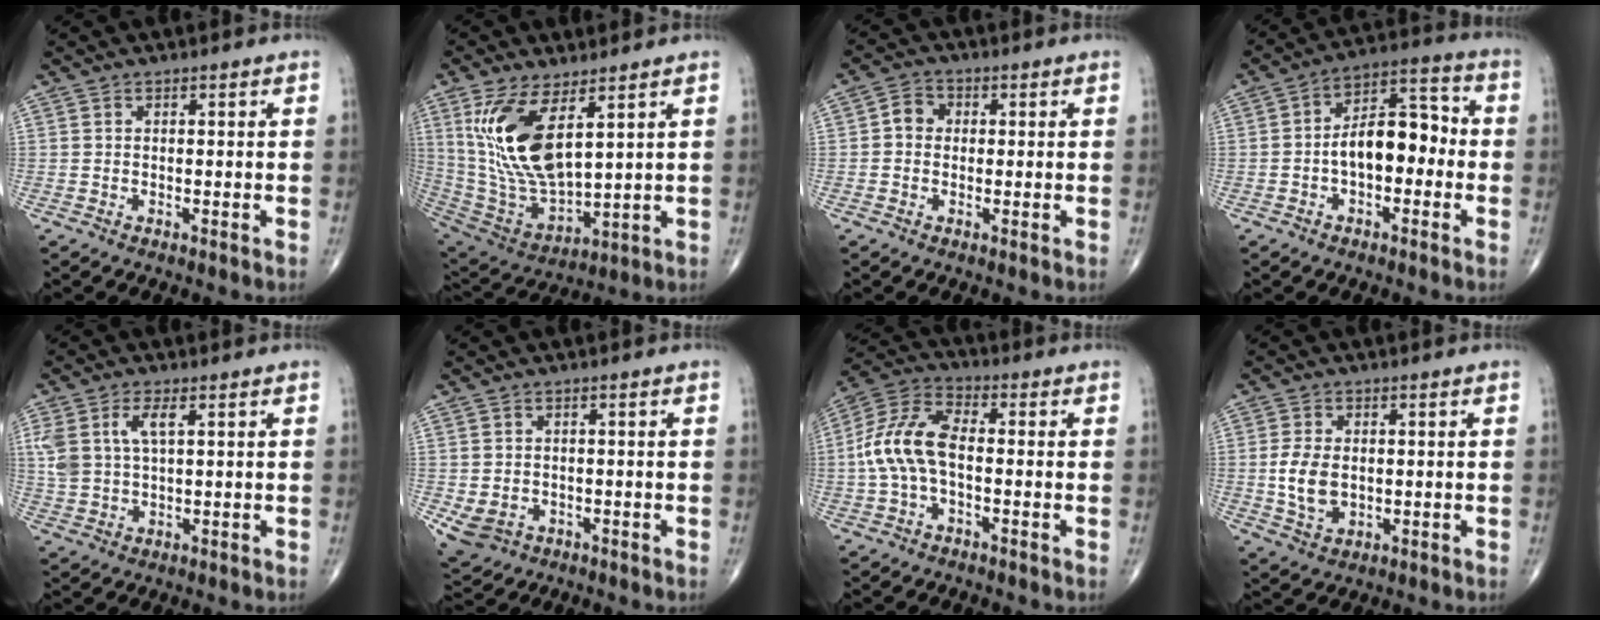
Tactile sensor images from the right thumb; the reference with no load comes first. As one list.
[{"total": 17.1, "force": [6.3, 7.3, 14.1], "torque": [-0.274, -0.029, 0.141]}, {"total": 3.6, "force": [0.1, 3.1, 1.8], "torque": [-0.017, 0.012, -0.007]}, {"total": 12.8, "force": [-1.4, 7.3, 10.3], "torque": [-0.143, 0.044, -0.032]}, {"total": 7.2, "force": [2.4, 3.5, 5.8], "torque": [-0.134, 0.006, 0.051]}, {"total": 5.5, "force": [-1.6, 4.6, 2.6], "torque": [-0.049, 0.005, -0.013]}, {"total": 11.3, "force": [-1.1, 6.1, 9.4], "torque": [-0.201, 0.036, -0.029]}, {"total": 6.8, "force": [-0.2, 4.5, 5.2], "torque": [-0.096, -0.005, 0.002]}]